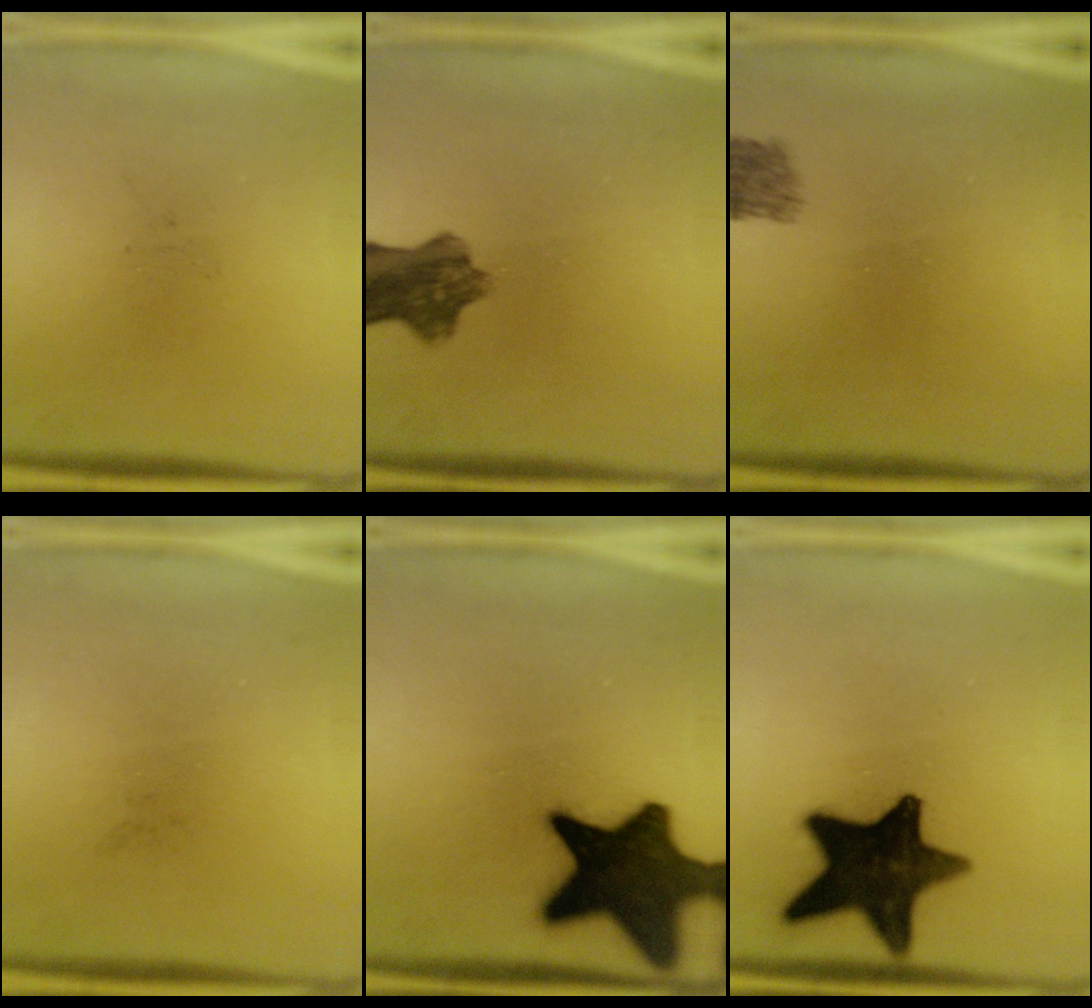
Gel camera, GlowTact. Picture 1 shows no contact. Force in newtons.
{"total": 8.1}
{"total": 2.5}
{"total": 0.0}
{"total": 19.4}
{"total": 18.4}